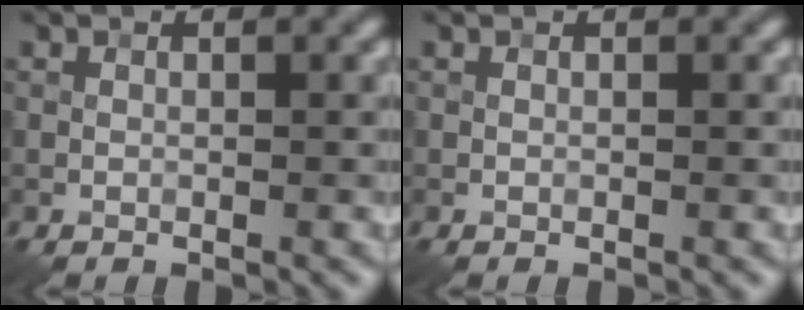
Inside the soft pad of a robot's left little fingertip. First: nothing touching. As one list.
[{"total": 0.0}]